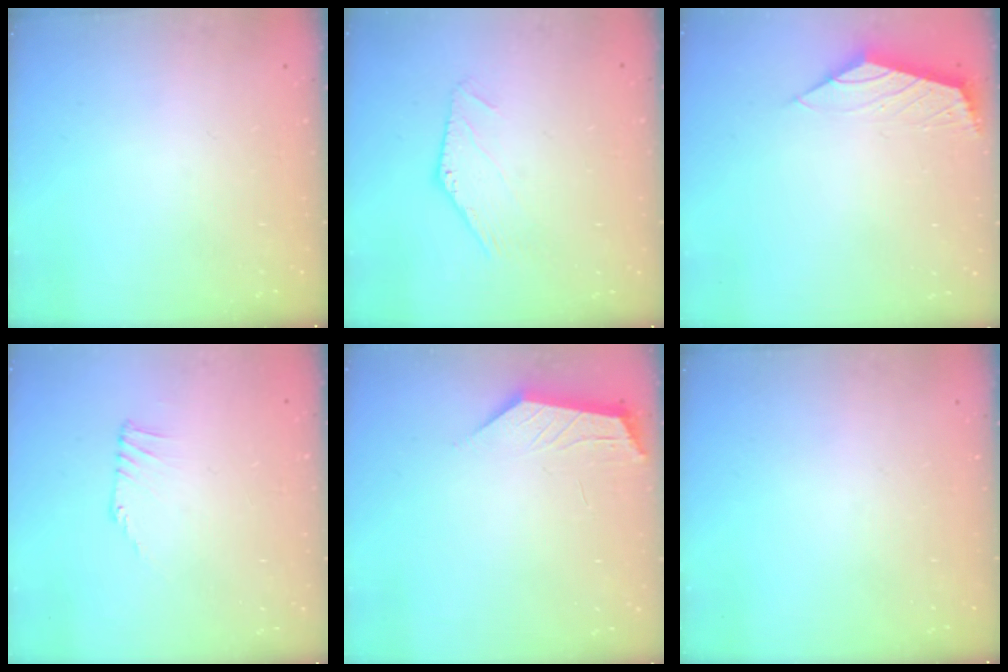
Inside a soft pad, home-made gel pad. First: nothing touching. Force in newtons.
{"total": 0.0}
{"total": 2.3, "press": 2.2, "slide": 0.6}
{"total": 0.8, "press": 0.8, "slide": 0.2}
{"total": 1.8, "press": 1.8, "slide": 0.4}
{"total": 0.0}